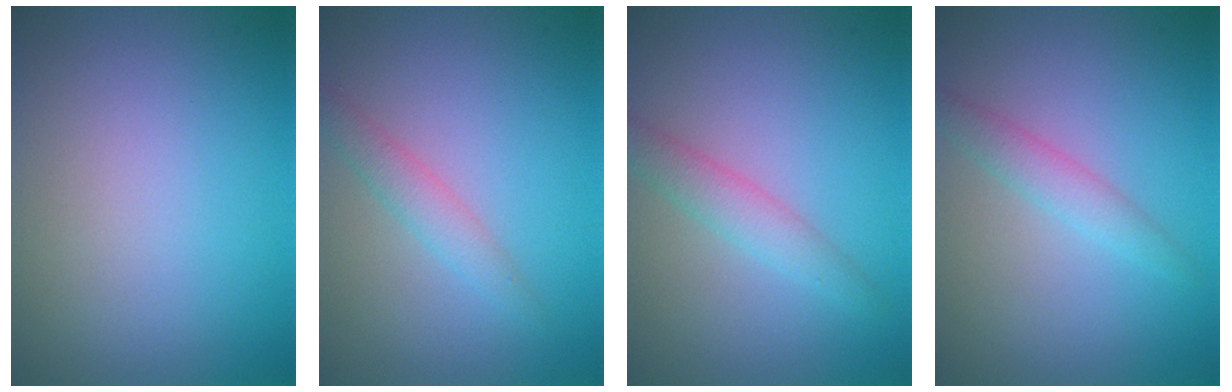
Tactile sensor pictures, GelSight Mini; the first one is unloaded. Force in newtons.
{"total": 1.9, "press": 1.9, "slide": 0.1}
{"total": 2.4, "press": 2.4, "slide": 0.0}
{"total": 2.0, "press": 2.0, "slide": 0.0}